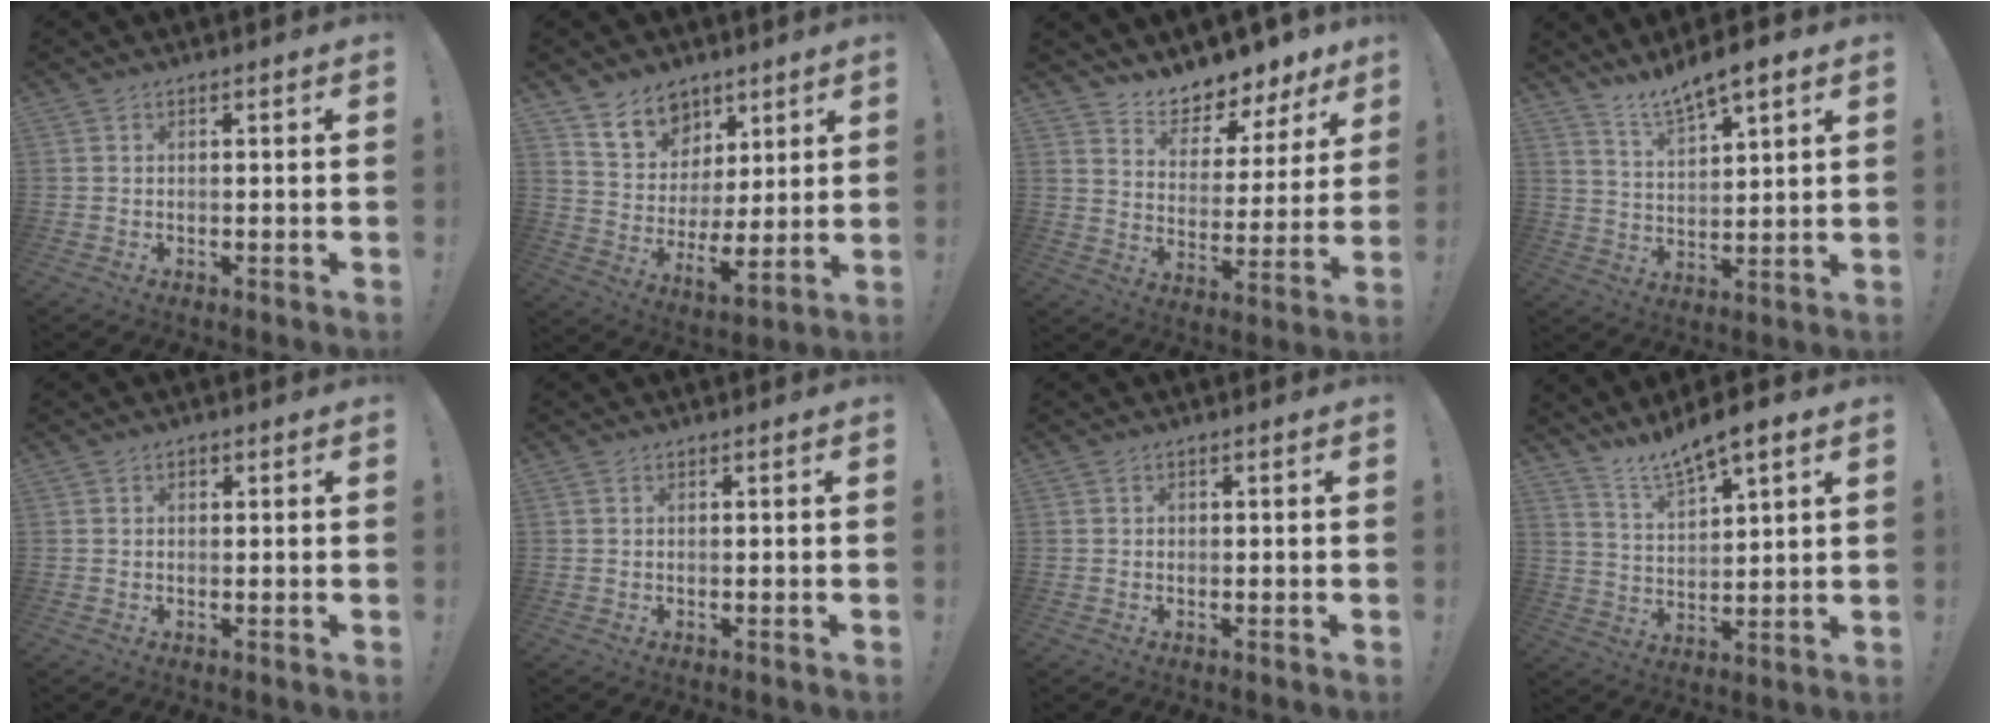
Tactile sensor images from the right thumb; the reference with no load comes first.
{"total": 11.7, "force": [7.2, 8.2, 4.0], "torque": [-0.061, -0.057, 0.145]}
{"total": 8.0, "force": [7.3, 2.7, 1.6], "torque": [-0.022, -0.081, 0.129]}
{"total": 8.5, "force": [7.3, 1.8, 4.0], "torque": [-0.067, -0.049, 0.130]}
{"total": 0.9, "force": [0.2, 0.8, 0.4], "torque": [0.001, 0.001, 0.001]}
{"total": 0.0}
{"total": 0.5, "force": [-0.2, 0.5, 0.0], "torque": [-0.003, 0.003, -0.002]}
{"total": 8.8, "force": [7.6, 1.5, 4.0], "torque": [-0.069, -0.056, 0.136]}